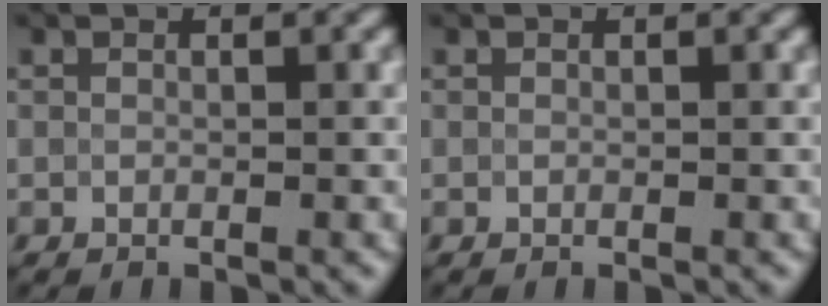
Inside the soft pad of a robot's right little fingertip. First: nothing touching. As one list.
[{"total": 0.0}]